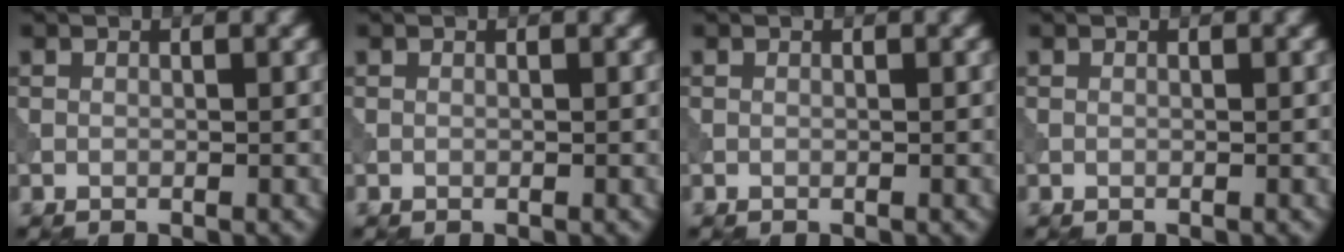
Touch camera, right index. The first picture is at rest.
{"total": 0.0}
{"total": 0.0}
{"total": 0.0}